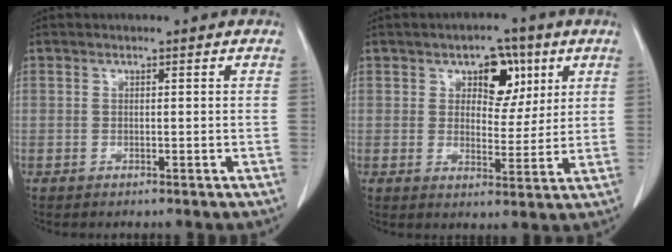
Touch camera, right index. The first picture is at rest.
{"total": 7.0, "force": [3.2, 4.2, 4.6], "torque": [-0.060, 0.011, 0.048]}